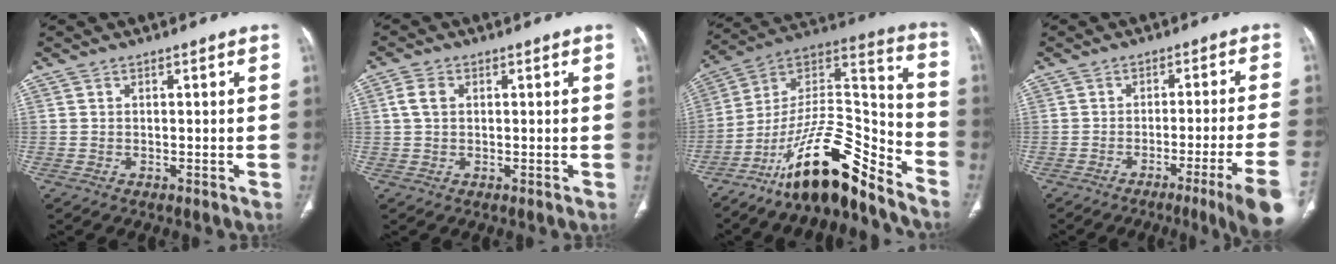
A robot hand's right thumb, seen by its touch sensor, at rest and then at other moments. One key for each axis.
{"total": 2.6, "fx": 0.5, "fy": 1.7, "fz": 1.9, "tx": -0.048, "ty": 0.006, "tz": 0.008}
{"total": 19.9, "fx": -14.9, "fy": 5.3, "fz": 12.1, "tx": -0.181, "ty": 0.116, "tz": -0.258}
{"total": 11.6, "fx": -6.2, "fy": -1.1, "fz": 9.8, "tx": -0.135, "ty": 0.013, "tz": -0.088}